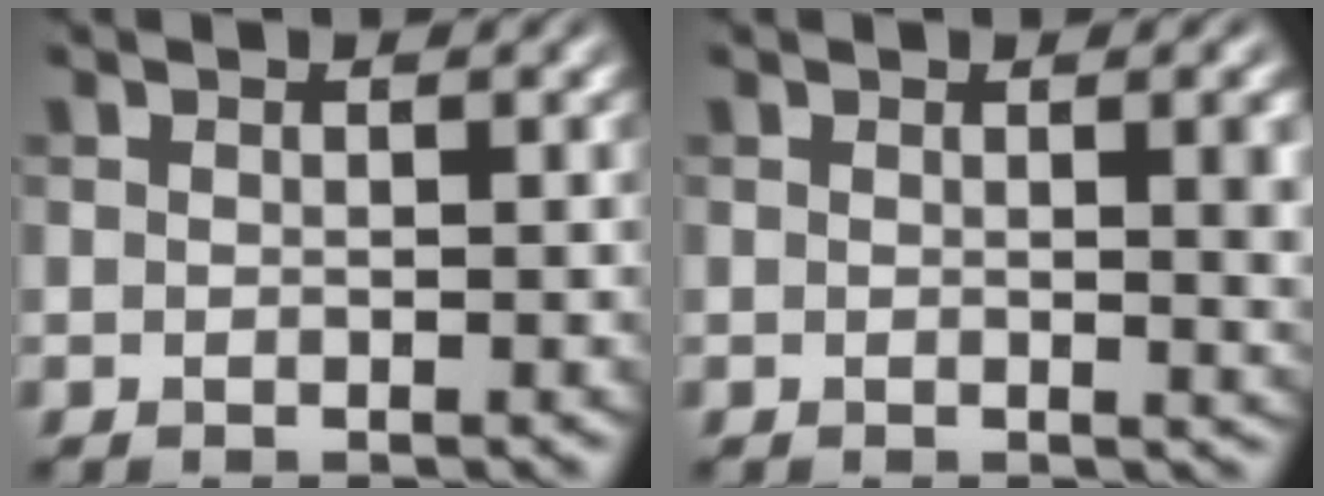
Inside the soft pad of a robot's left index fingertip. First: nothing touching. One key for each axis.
{"total": 3.7, "fx": 0.5, "fy": 1.1, "fz": 3.4, "tx": -0.032, "ty": 0.003, "tz": 0.006}